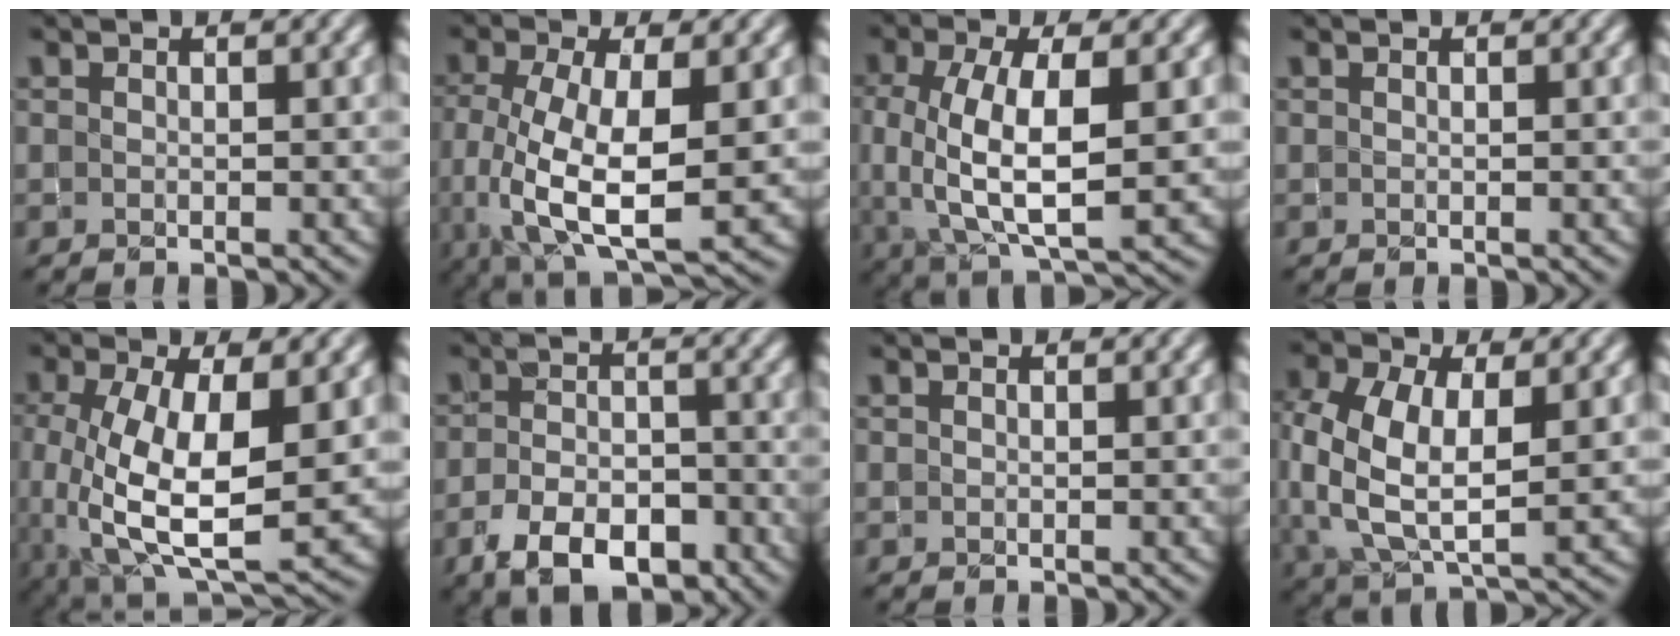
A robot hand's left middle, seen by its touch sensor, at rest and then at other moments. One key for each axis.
{"total": 8.8, "fx": -0.7, "fy": 3.8, "fz": 7.9, "tx": -0.154, "ty": -0.009, "tz": -0.010}
{"total": 8.8, "fx": 0.3, "fy": 3.6, "fz": 8.0, "tx": -0.155, "ty": -0.002, "tz": 0.007}
{"total": 0.0}
{"total": 10.6, "fx": -0.9, "fy": 5.1, "fz": 9.3, "tx": -0.192, "ty": -0.027, "tz": -0.005}
{"total": 6.0, "fx": -3.5, "fy": 3.2, "fz": 3.7, "tx": -0.063, "ty": -0.002, "tz": -0.061}
{"total": 0.0}
{"total": 9.2, "fx": 0.7, "fy": 5.4, "fz": 7.4, "tx": -0.171, "ty": 0.001, "tz": 0.016}